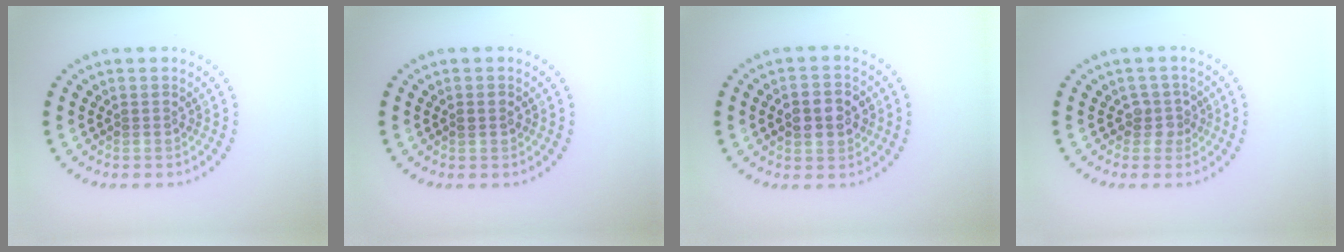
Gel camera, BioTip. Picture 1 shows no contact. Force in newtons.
{"total": 1.0, "press": 1.0, "slide": 0.1}
{"total": 3.9, "press": 3.9, "slide": 0.3}
{"total": 1.8, "press": 1.3, "slide": 1.2}